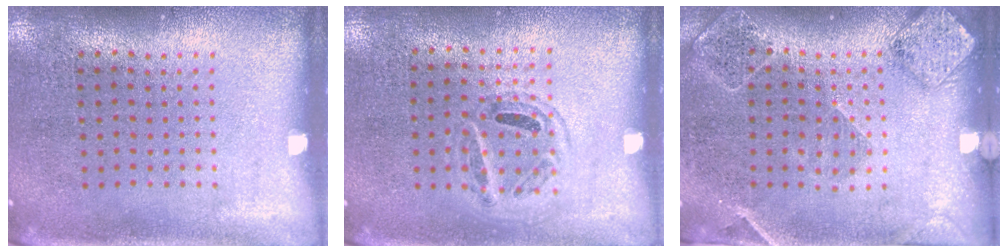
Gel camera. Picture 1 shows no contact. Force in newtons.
{"total": 0.9, "press": 0.8, "slide": 0.4}
{"total": 1.6, "press": 1.6, "slide": 0.3}